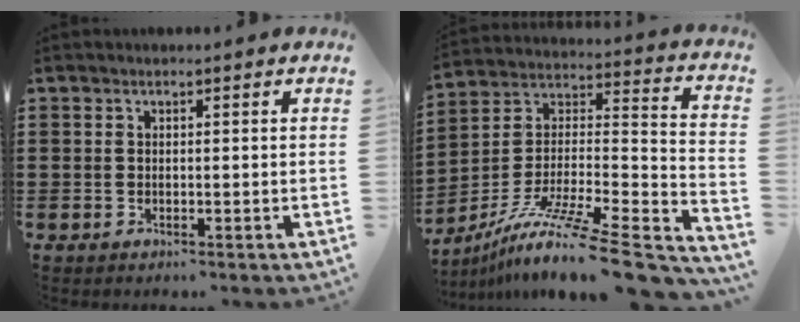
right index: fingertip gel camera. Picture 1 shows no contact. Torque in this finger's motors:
{"motor_torque": [2.14, 0.00, 1.03, 0.21]}